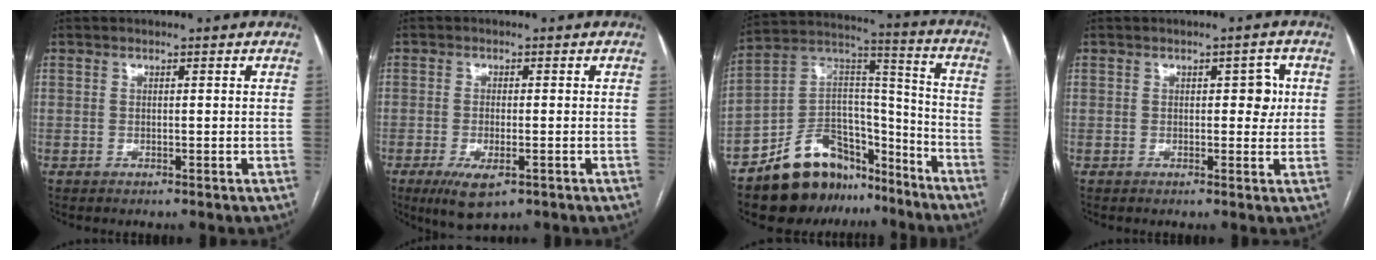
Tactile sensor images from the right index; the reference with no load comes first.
{"total": 5.8, "force": [-2.9, 1.9, 4.6], "torque": [-0.086, -0.013, -0.041]}
{"total": 17.6, "force": [-13.5, 8.5, 7.4], "torque": [-0.118, 0.063, -0.227]}
{"total": 3.4, "force": [0.6, 1.8, 2.8], "torque": [-0.033, 0.010, 0.007]}